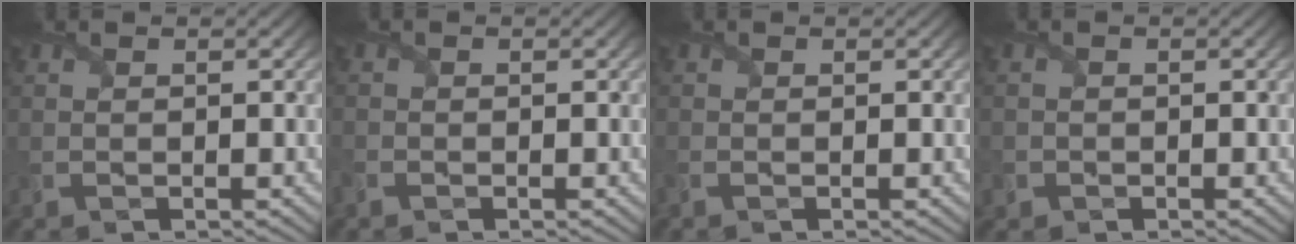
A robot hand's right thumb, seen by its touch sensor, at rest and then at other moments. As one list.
[{"total": 1.3, "force": [-1.1, 0.7, 0.3], "torque": [-0.012, -0.007, -0.028]}, {"total": 1.0, "force": [-0.7, 0.4, 0.5], "torque": [-0.019, -0.007, -0.017]}, {"total": 1.4, "force": [-0.7, 1.2, 0.1], "torque": [0.003, -0.007, -0.016]}]